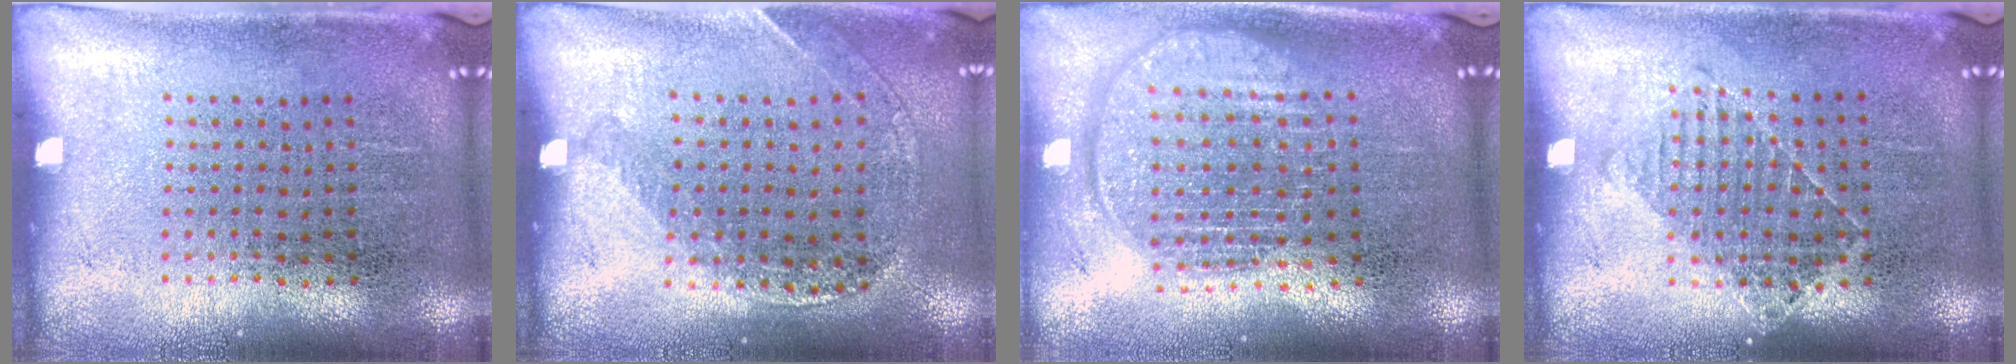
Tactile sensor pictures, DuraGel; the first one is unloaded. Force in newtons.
{"total": 1.1, "press": 1.1, "slide": 0.2}
{"total": 1.9, "press": 1.6, "slide": 1.0}
{"total": 1.1, "press": 0.9, "slide": 0.6}